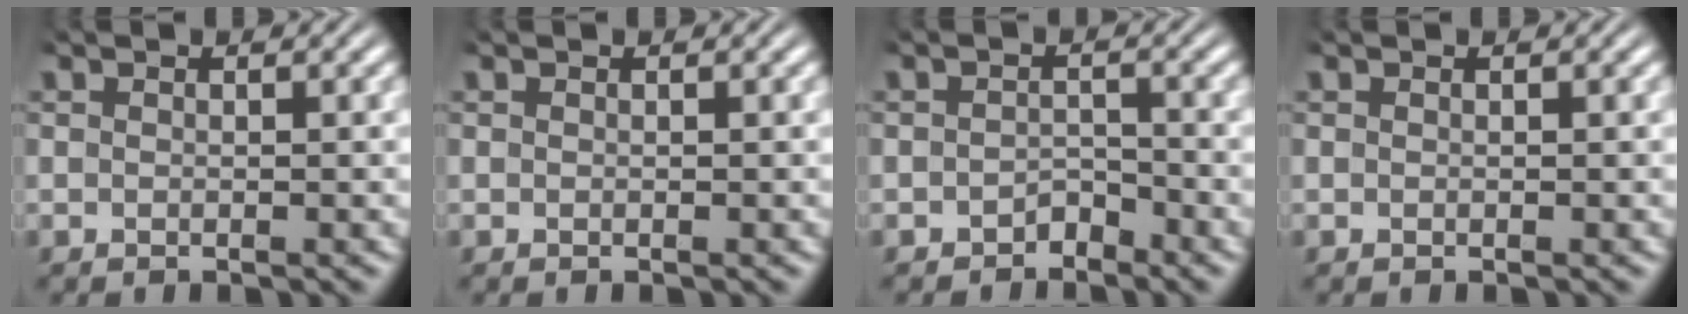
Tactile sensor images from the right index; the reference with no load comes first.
{"total": 0.0}
{"total": 1.9, "force": [-1.7, 0.8, 0.2], "torque": [0.006, -0.005, -0.028]}
{"total": 0.0}